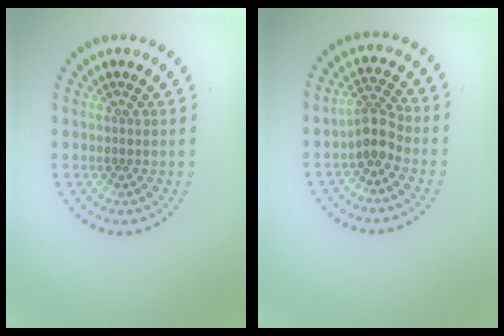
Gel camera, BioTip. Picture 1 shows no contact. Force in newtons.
{"total": 2.6, "press": 2.0, "slide": 1.6}